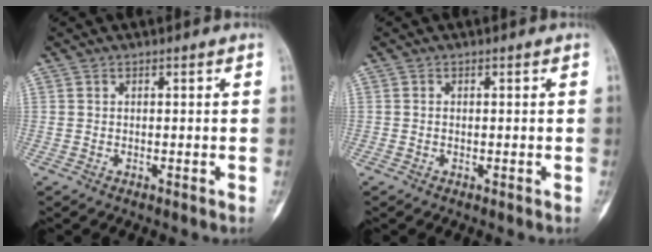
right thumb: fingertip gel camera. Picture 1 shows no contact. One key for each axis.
{"total": 0.0}